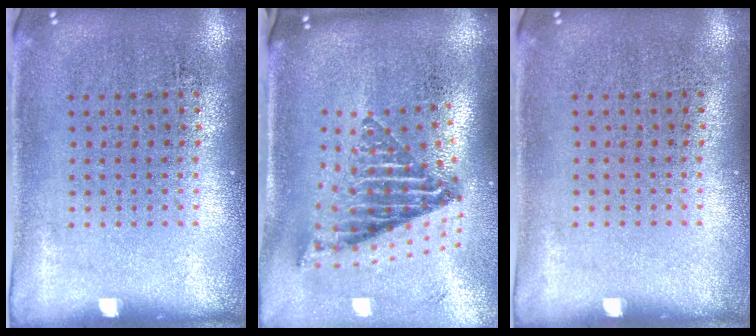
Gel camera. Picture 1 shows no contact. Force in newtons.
{"total": 2.6, "press": 1.6, "slide": 2.0}
{"total": 0.0}